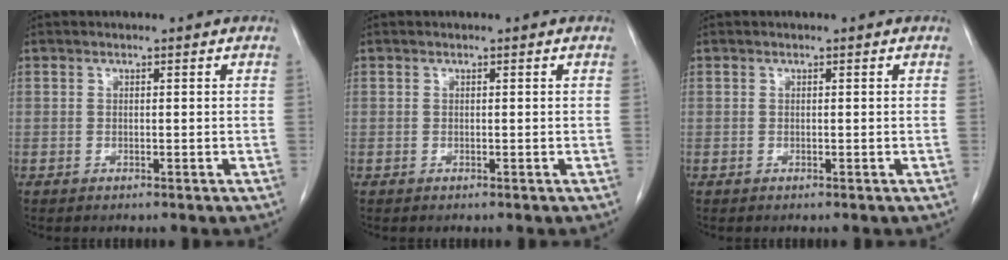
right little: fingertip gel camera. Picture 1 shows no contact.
{"total": 0.0}
{"total": 0.0}